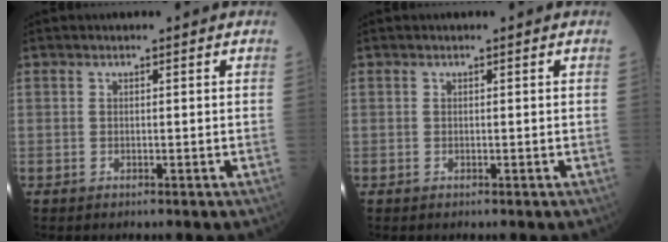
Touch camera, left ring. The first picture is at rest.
{"total": 0.0}